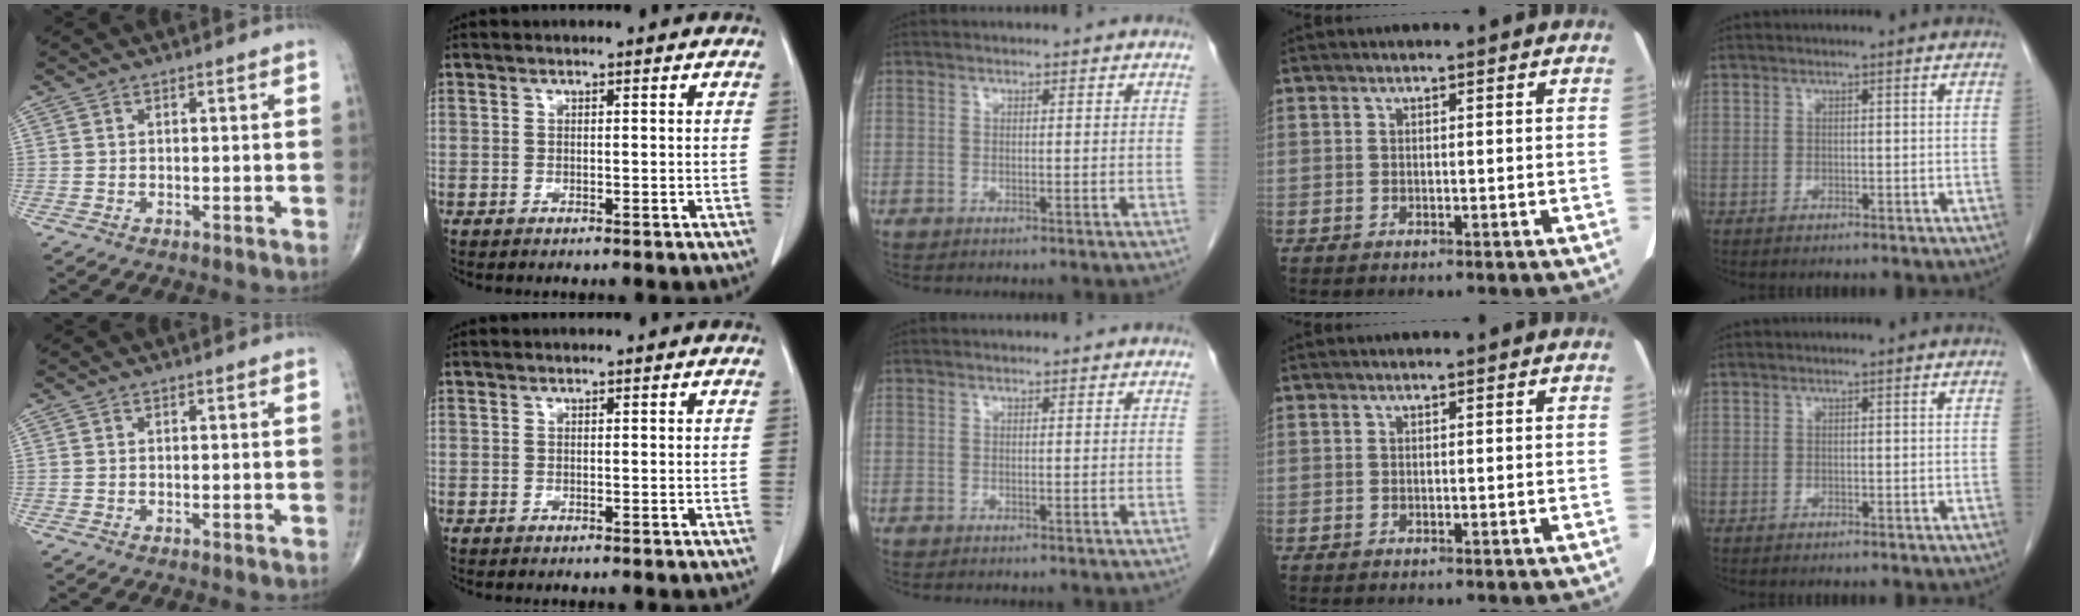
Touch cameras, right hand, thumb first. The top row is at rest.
{}